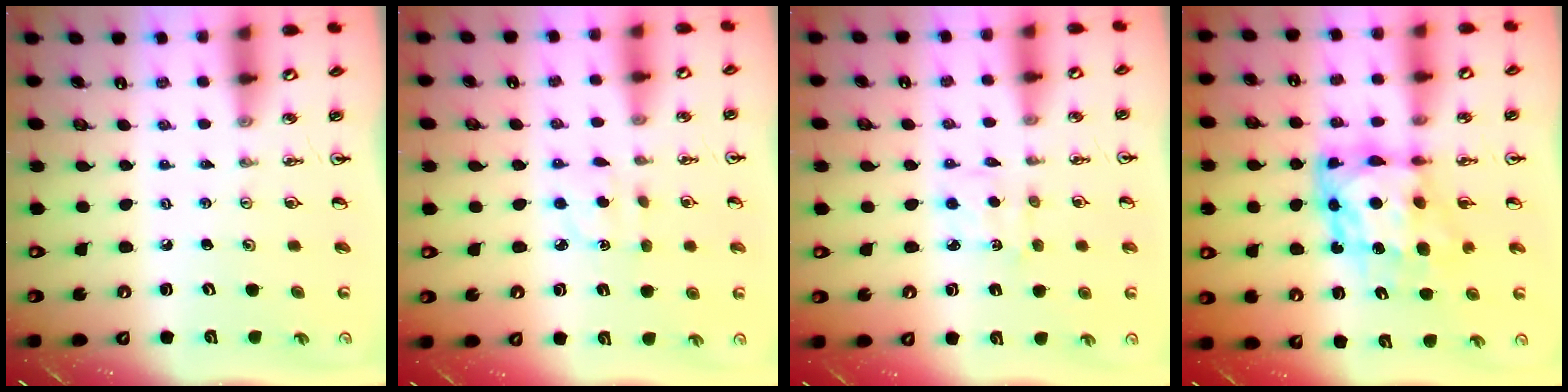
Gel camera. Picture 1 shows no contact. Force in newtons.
{"total": 2.8, "press": 2.6, "slide": 0.8}
{"total": 4.7, "press": 4.7, "slide": 0.3}
{"total": 10.8, "press": 10.7, "slide": 1.2}